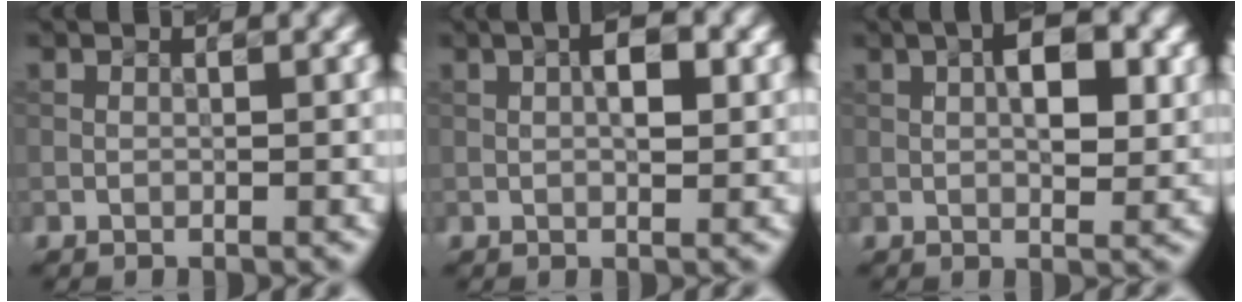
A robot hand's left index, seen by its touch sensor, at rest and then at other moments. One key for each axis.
{"total": 3.2, "fx": 0.7, "fy": 1.2, "fz": 2.9, "tx": -0.045, "ty": 0.006, "tz": 0.008}
{"total": 4.9, "fx": 1.1, "fy": 2.1, "fz": 4.3, "tx": -0.065, "ty": 0.005, "tz": 0.016}